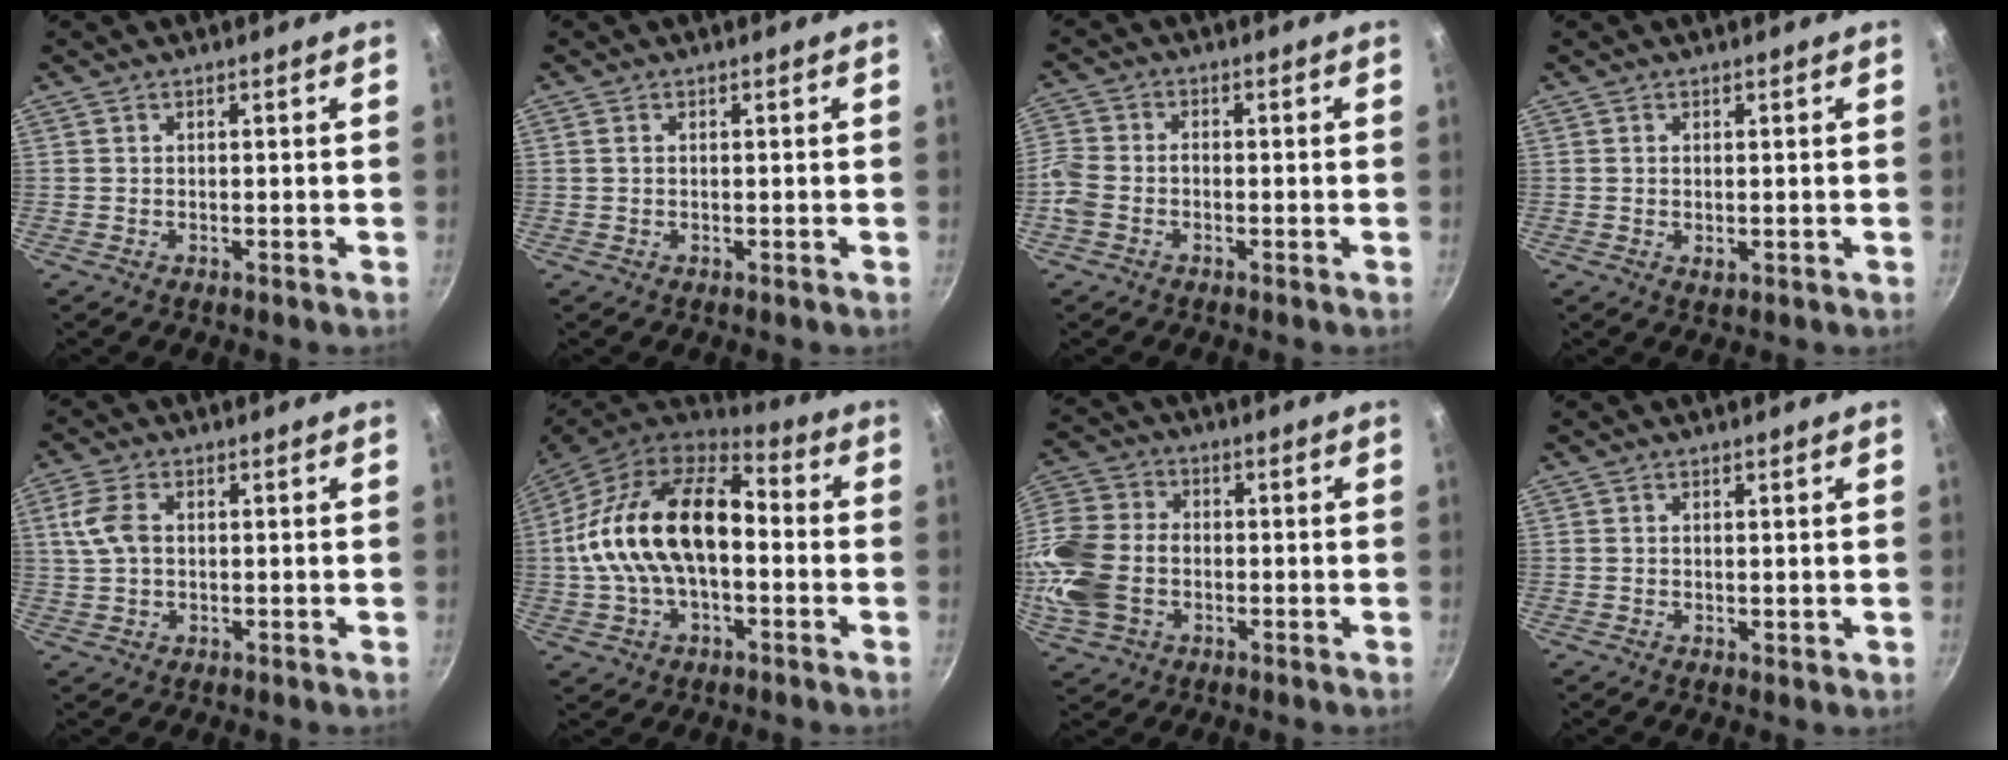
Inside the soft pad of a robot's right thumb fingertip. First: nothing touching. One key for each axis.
{"total": 0.9, "fx": 0.2, "fy": 0.6, "fz": 0.6, "tx": -0.012, "ty": 0.002, "tz": 0.003}
{"total": 5.7, "fx": -2.4, "fy": 4.2, "fz": 3.1, "tx": -0.074, "ty": 0.017, "tz": -0.064}
{"total": 1.3, "fx": 0.1, "fy": 0.8, "fz": 1.1, "tx": -0.018, "ty": -0.003, "tz": 0.002}
{"total": 6.2, "fx": 1.0, "fy": 4.0, "fz": 4.6, "tx": -0.099, "ty": 0.007, "tz": 0.018}
{"total": 22.3, "fx": -0.6, "fy": 13.2, "fz": 18.0, "tx": -0.319, "ty": 0.042, "tz": -0.023}
{"total": 17.5, "fx": -2.8, "fy": 13.2, "fz": 11.1, "tx": -0.249, "ty": 0.030, "tz": -0.060}
{"total": 0.6, "fx": 0.3, "fy": 0.3, "fz": 0.4, "tx": -0.005, "ty": -0.004, "tz": 0.003}